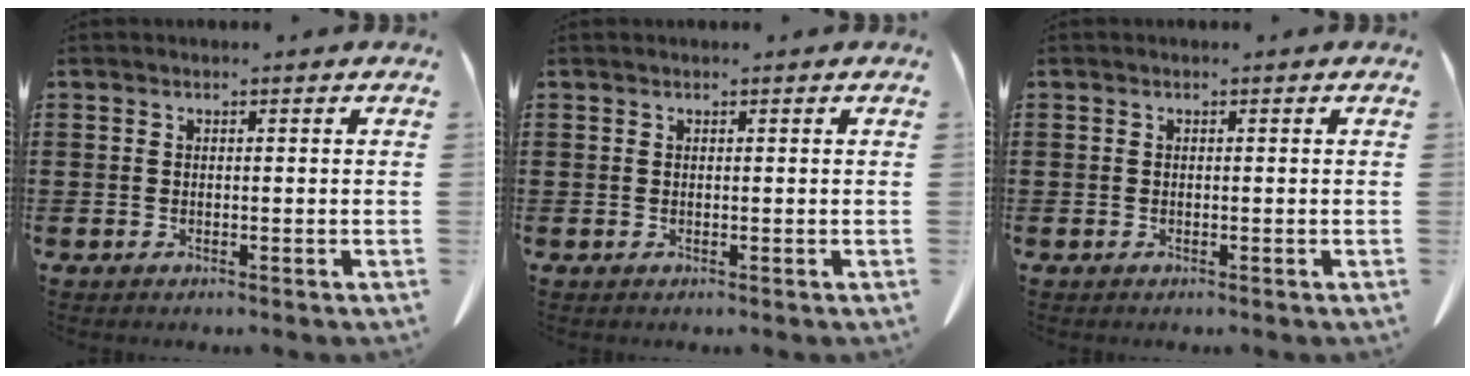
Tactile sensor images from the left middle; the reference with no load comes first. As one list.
[{"total": 0.0}, {"total": 0.0}]